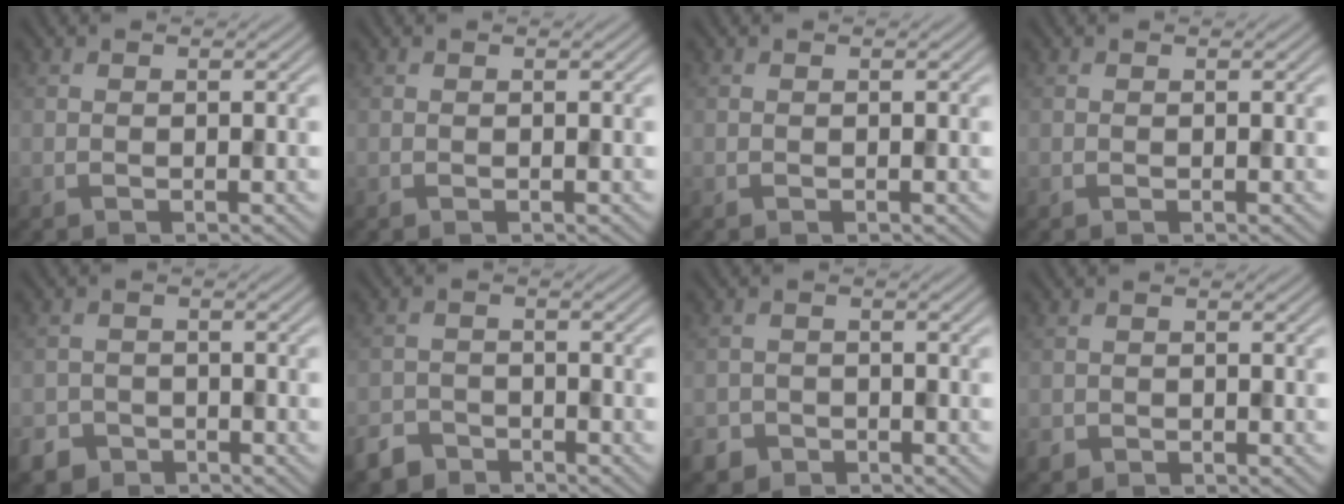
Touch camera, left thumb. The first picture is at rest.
{"total": 0.0}
{"total": 0.0}
{"total": 0.0}
{"total": 3.8, "force": [-2.9, 2.5, 0.5], "torque": [-0.011, -0.001, -0.052]}
{"total": 3.4, "force": [-2.9, 1.7, 0.6], "torque": [-0.016, -0.001, -0.062]}
{"total": 2.9, "force": [-2.1, 1.9, 0.2], "torque": [-0.007, -0.001, -0.041]}
{"total": 1.2, "force": [-0.8, 0.8, 0.2], "torque": [-0.008, -0.007, -0.017]}